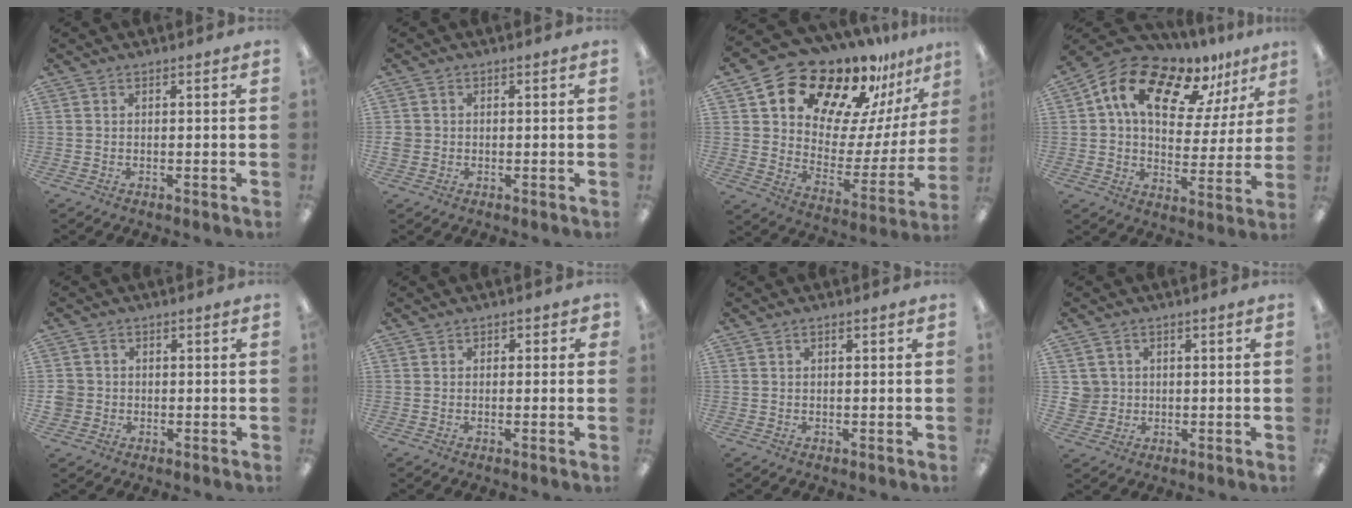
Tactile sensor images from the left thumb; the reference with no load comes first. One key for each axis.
{"total": 1.8, "fx": -0.3, "fy": 1.7, "fz": 0.1, "tx": 0.000, "ty": 0.003, "tz": -0.007}
{"total": 19.8, "fx": 15.8, "fy": 9.3, "fz": 7.5, "tx": -0.128, "ty": -0.123, "tz": 0.277}
{"total": 15.6, "fx": 10.5, "fy": 8.1, "fz": 8.3, "tx": -0.156, "ty": -0.067, "tz": 0.185}
{"total": 3.1, "fx": -0.4, "fy": 3.1, "fz": 0.1, "tx": -0.004, "ty": 0.007, "tz": -0.007}
{"total": 1.1, "fx": -0.1, "fy": 1.1, "fz": 0.4, "tx": 0.001, "ty": 0.002, "tz": -0.006}
{"total": 0.7, "fx": 0.2, "fy": 0.3, "fz": 0.6, "tx": -0.011, "ty": 0.003, "tz": 0.004}
{"total": 4.0, "fx": 0.6, "fy": 4.0, "fz": 0.1, "tx": -0.005, "ty": 0.005, "tz": 0.011}